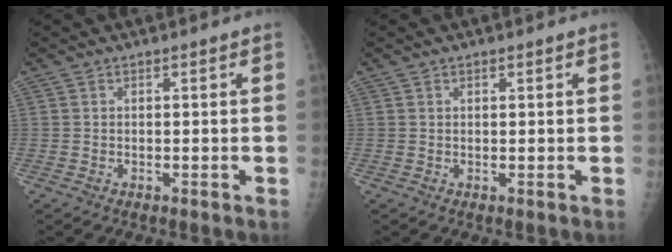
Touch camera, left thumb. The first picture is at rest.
{"total": 0.6, "force": [0.4, 0.3, 0.4], "torque": [-0.006, -0.002, 0.006]}